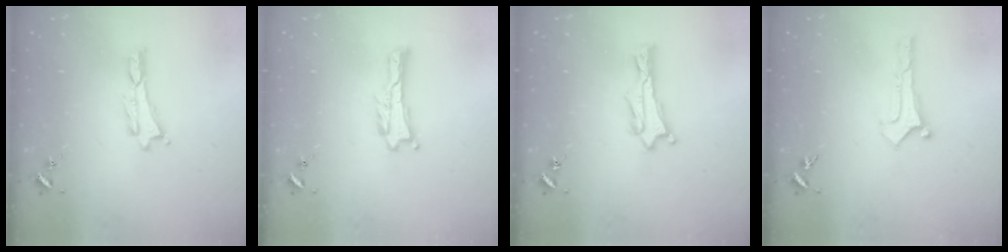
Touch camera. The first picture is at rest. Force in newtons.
{"total": 0.0}
{"total": 1.0, "press": 1.0, "slide": 0.1}
{"total": 0.0}